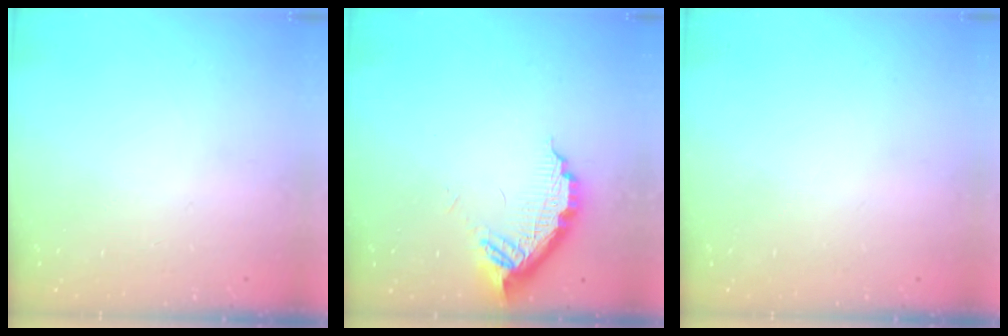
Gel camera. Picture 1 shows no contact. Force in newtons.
{"total": 10.5, "press": 10.5, "slide": 0.9}
{"total": 0.0}